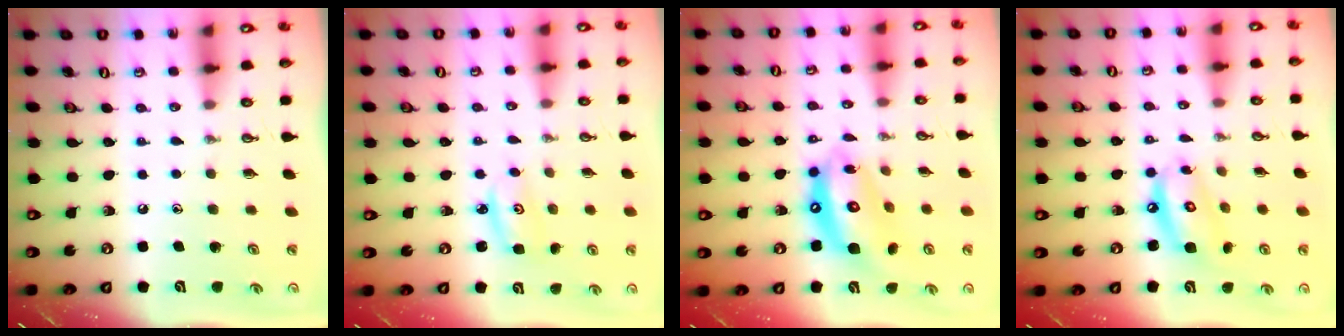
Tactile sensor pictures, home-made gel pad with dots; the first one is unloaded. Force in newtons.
{"total": 3.2, "press": 3.2, "slide": 0.3}
{"total": 14.0, "press": 13.9, "slide": 1.4}
{"total": 10.2, "press": 10.1, "slide": 1.0}